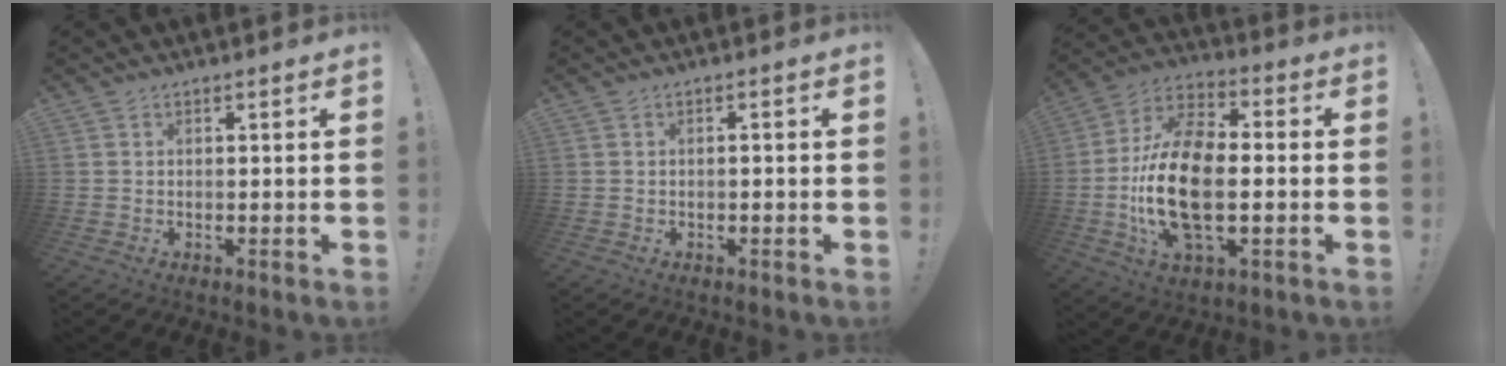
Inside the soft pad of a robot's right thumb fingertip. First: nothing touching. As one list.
[{"total": 1.0, "force": [-0.8, -0.2, 0.5], "torque": [-0.008, -0.001, -0.015]}, {"total": 20.2, "force": [-2.6, 10.7, 16.9], "torque": [-0.335, 0.006, -0.042]}]